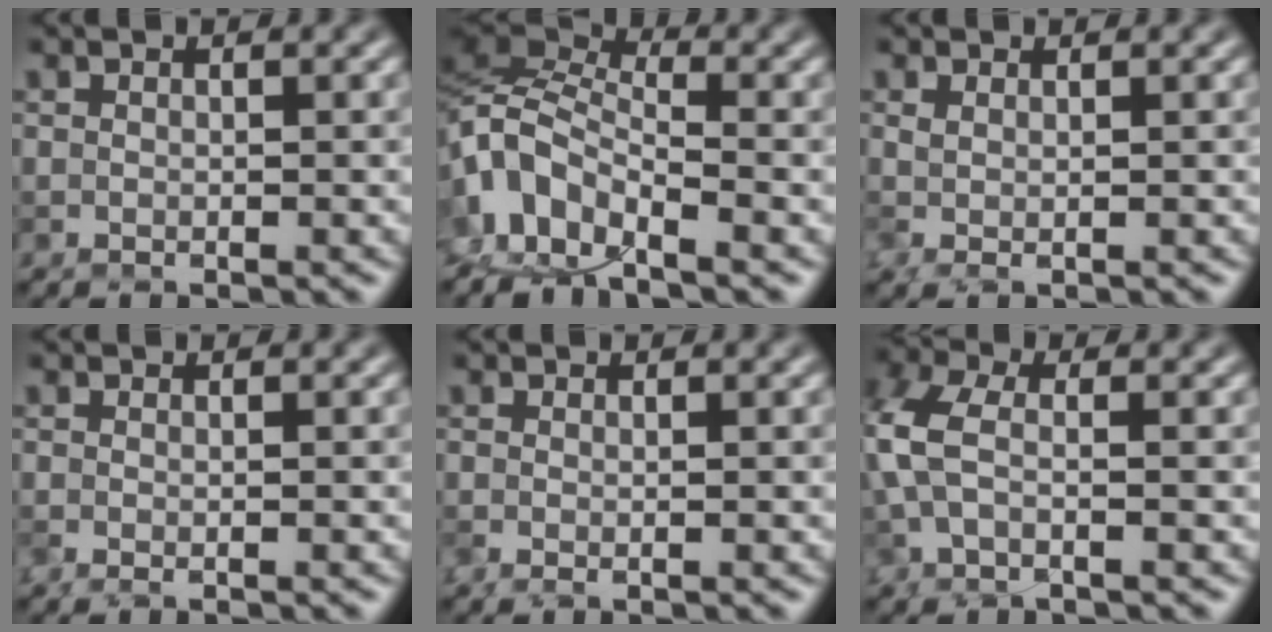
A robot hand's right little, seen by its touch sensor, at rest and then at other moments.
{"total": 5.7, "force": [-1.7, 2.8, 4.6], "torque": [-0.089, 0.018, -0.056]}
{"total": 1.1, "force": [0.8, 0.2, 0.8], "torque": [-0.019, 0.003, 0.011]}
{"total": 1.2, "force": [-0.8, 0.2, 0.9], "torque": [-0.016, -0.009, -0.019]}
{"total": 0.8, "force": [-0.1, 0.1, 0.8], "torque": [-0.020, -0.007, -0.009]}
{"total": 4.1, "force": [0.0, 1.7, 3.7], "torque": [-0.107, 0.009, -0.012]}